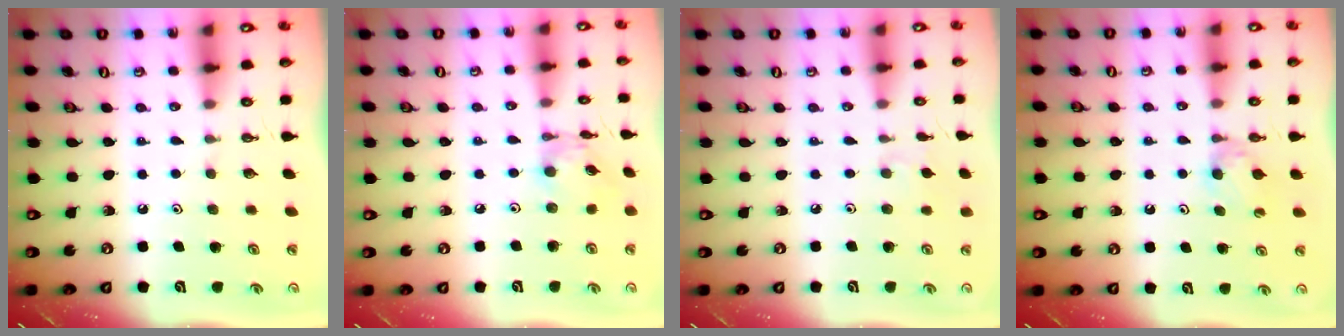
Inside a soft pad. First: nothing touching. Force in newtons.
{"total": 5.0, "press": 5.0, "slide": 0.2}
{"total": 3.4, "press": 3.3, "slide": 0.7}
{"total": 5.6, "press": 5.6, "slide": 0.8}